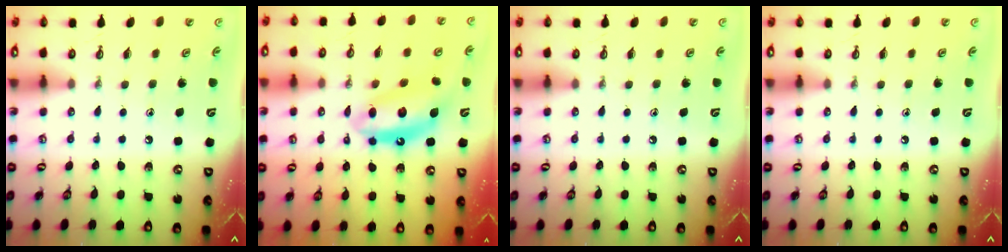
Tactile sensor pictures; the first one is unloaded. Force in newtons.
{"total": 12.0, "press": 12.0, "slide": 0.9}
{"total": 0.0}
{"total": 0.0}